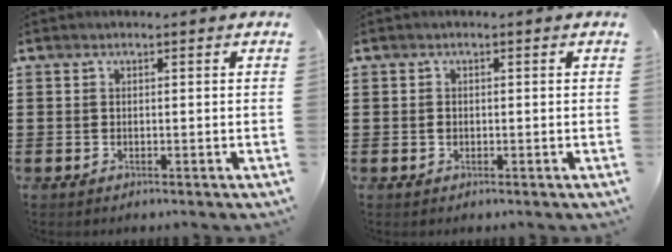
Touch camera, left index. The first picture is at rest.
{"total": 0.7, "force": [-0.1, 0.6, 0.4], "torque": [-0.012, 0.001, -0.002]}